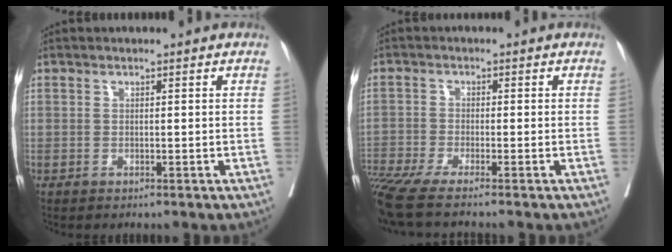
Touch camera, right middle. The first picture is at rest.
{"total": 9.4, "force": [-7.8, -0.8, 5.2], "torque": [-0.087, -0.020, -0.133]}